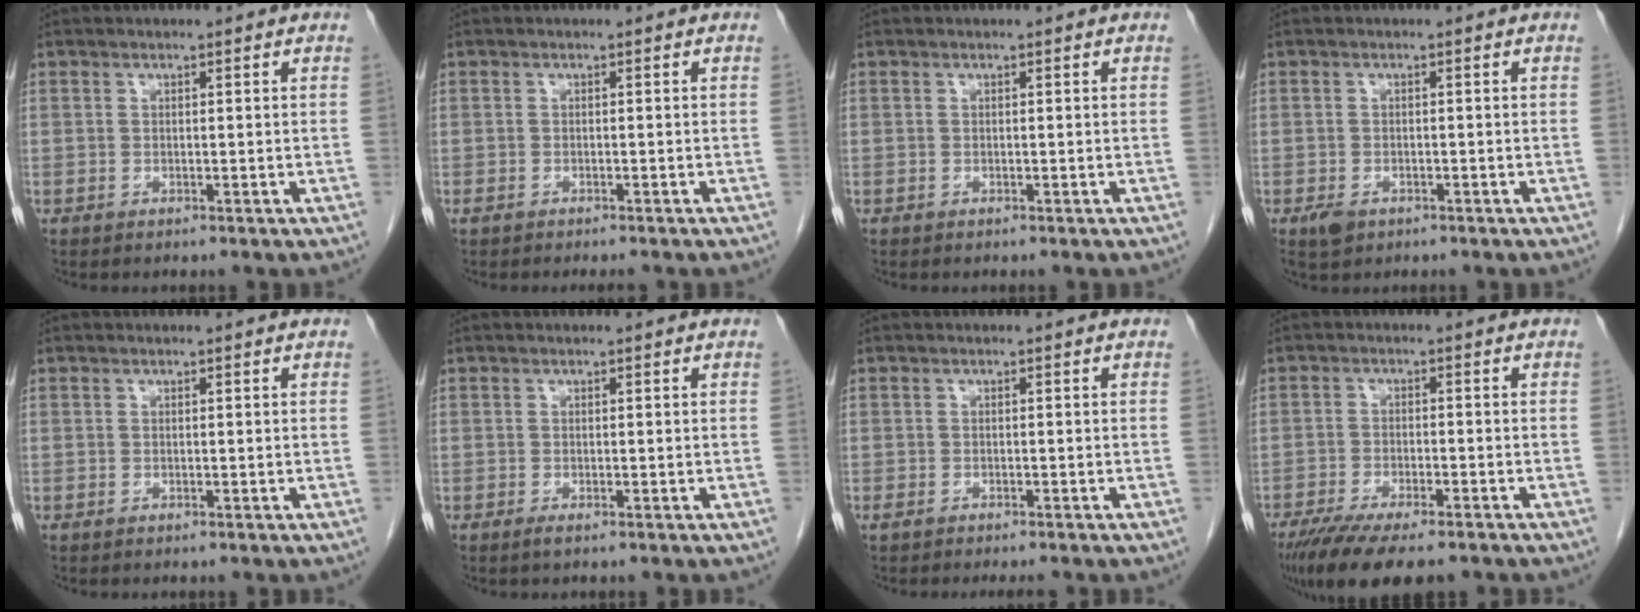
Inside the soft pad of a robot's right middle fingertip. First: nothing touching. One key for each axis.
{"total": 2.9, "fx": -2.4, "fy": 0.8, "fz": 1.4, "tx": -0.019, "ty": -0.006, "tz": -0.029}
{"total": 0.0}
{"total": 2.3, "fx": -1.3, "fy": 1.4, "fz": 1.3, "tx": -0.025, "ty": -0.001, "tz": -0.014}
{"total": 0.0}
{"total": 0.6, "fx": -0.4, "fy": 0.0, "fz": 0.5, "tx": -0.010, "ty": -0.001, "tz": -0.005}
{"total": 3.7, "fx": -3.1, "fy": 0.8, "fz": 1.9, "tx": -0.023, "ty": -0.005, "tz": -0.040}
{"total": 11.8, "fx": -9.1, "fy": 2.7, "fz": 7.1, "tx": -0.115, "ty": -0.021, "tz": -0.143}